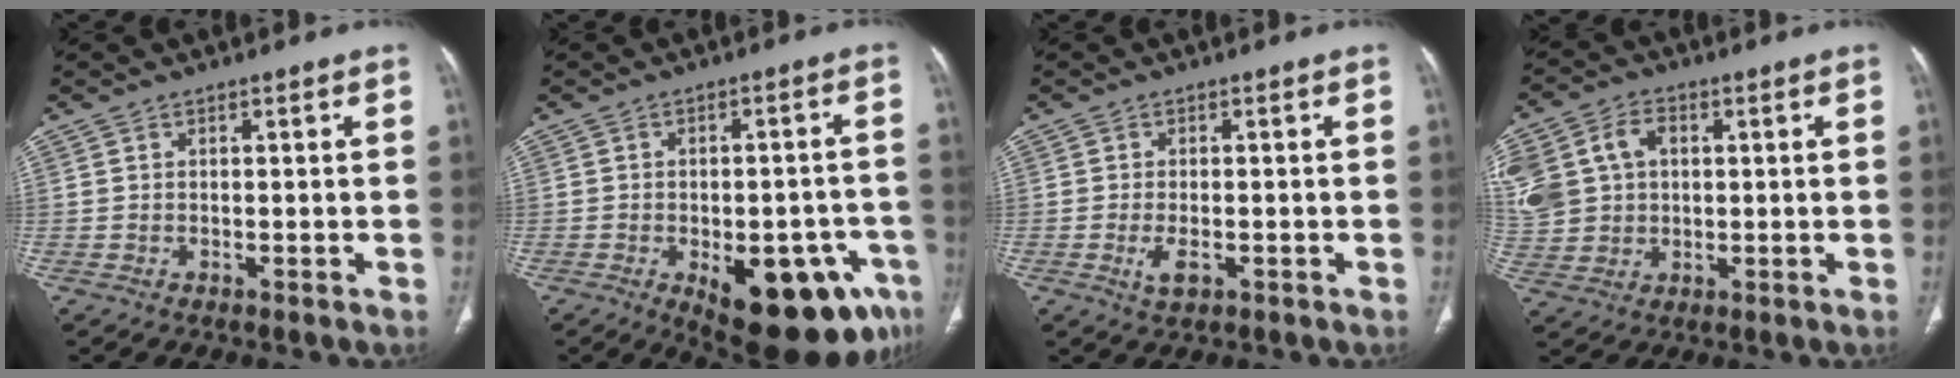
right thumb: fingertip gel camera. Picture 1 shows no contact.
{"total": 19.0, "force": [-8.3, 8.6, 14.8], "torque": [-0.137, 0.023, -0.092]}
{"total": 3.2, "force": [-1.1, 1.6, 2.6], "torque": [-0.051, -0.003, -0.016]}
{"total": 16.6, "force": [3.9, 13.2, 9.3], "torque": [-0.224, 0.029, 0.086]}